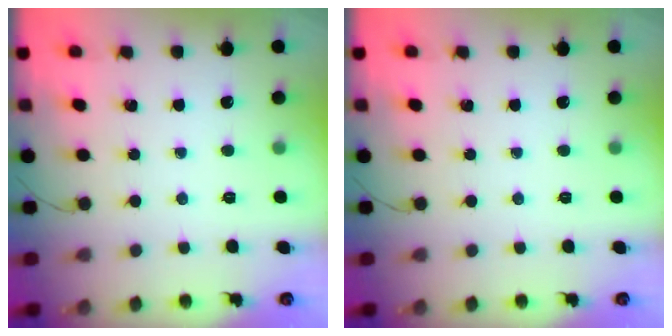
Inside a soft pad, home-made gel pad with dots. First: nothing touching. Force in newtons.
{"total": 0.0}